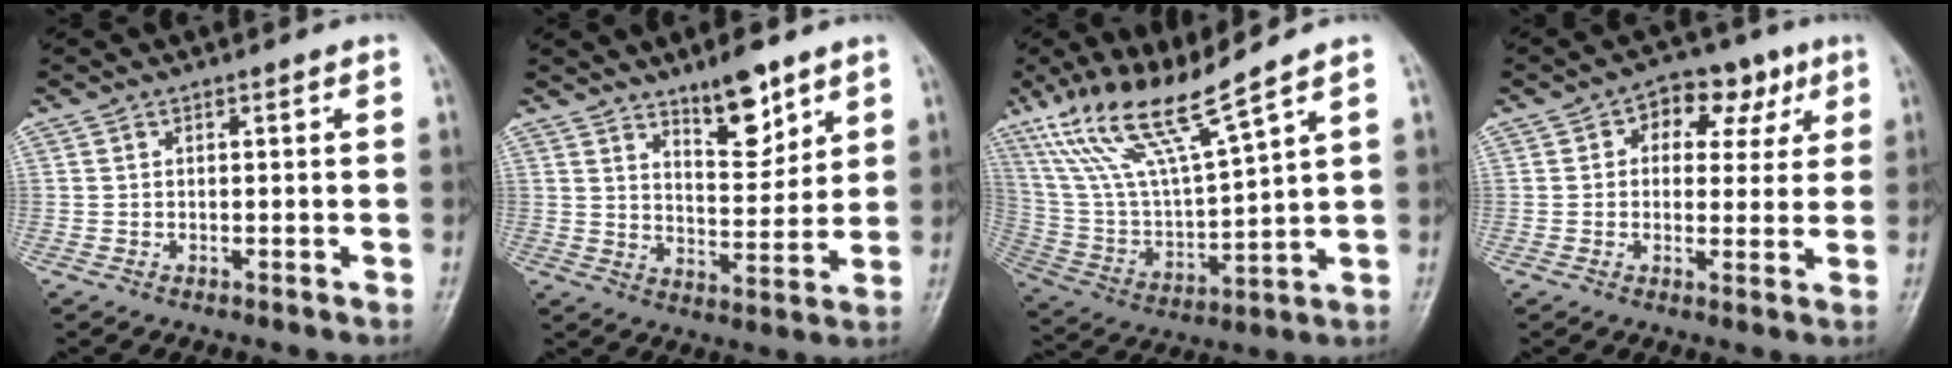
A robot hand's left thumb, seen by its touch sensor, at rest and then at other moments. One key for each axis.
{"total": 9.6, "fx": 6.4, "fy": 3.7, "fz": 6.1, "tx": -0.069, "ty": -0.048, "tz": 0.105}
{"total": 17.3, "fx": 11.9, "fy": 2.2, "fz": 12.4, "tx": -0.242, "ty": -0.050, "tz": 0.242}
{"total": 9.6, "fx": 3.5, "fy": 6.7, "fz": 5.9, "tx": -0.031, "ty": 0.007, "tz": 0.043}